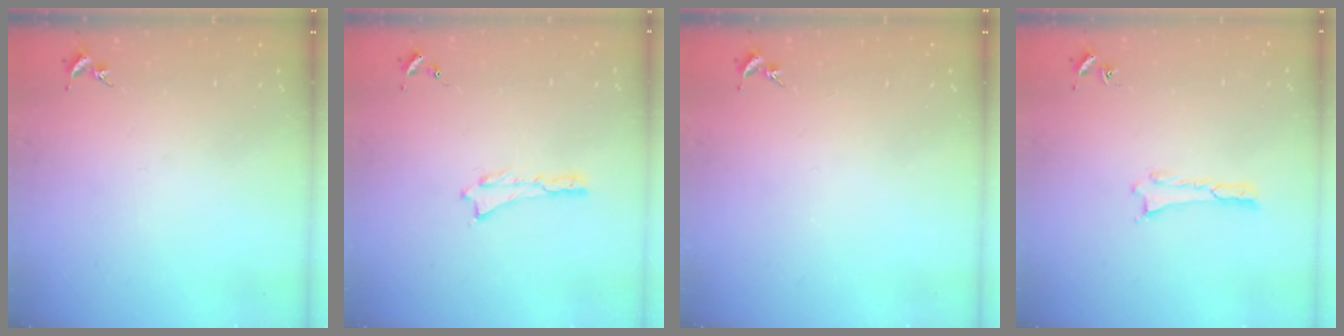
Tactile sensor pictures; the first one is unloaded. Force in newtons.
{"total": 0.0}
{"total": 0.0}
{"total": 0.0}